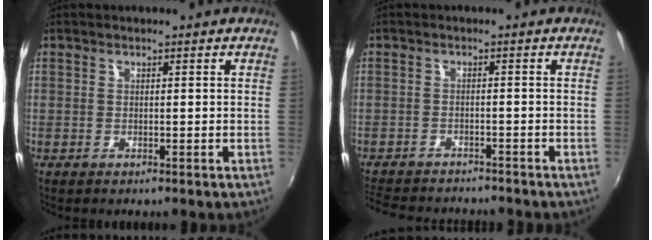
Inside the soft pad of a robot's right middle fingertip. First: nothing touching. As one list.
[{"total": 10.8, "force": [-9.7, 3.3, 3.5], "torque": [-0.094, -0.013, -0.150]}]